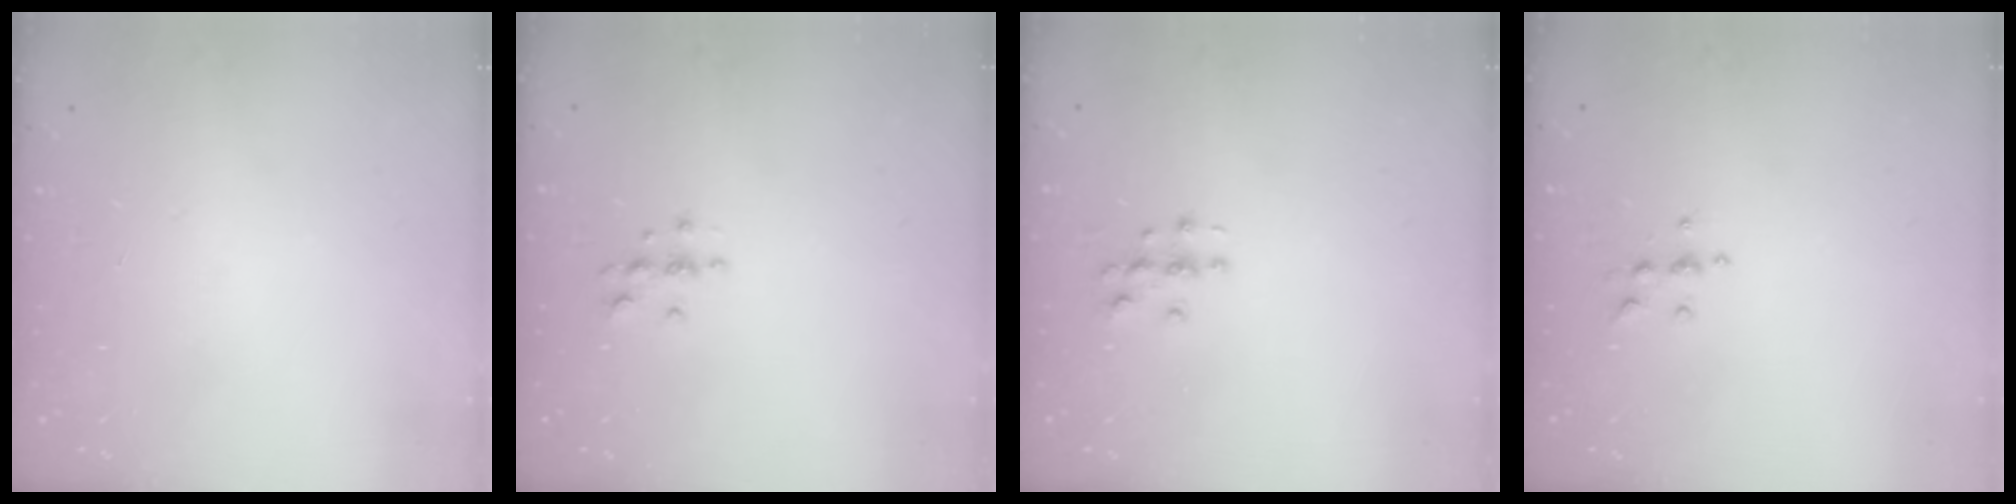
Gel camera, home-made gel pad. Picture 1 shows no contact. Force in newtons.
{"total": 4.0, "press": 3.9, "slide": 0.4}
{"total": 3.2, "press": 3.2, "slide": 0.1}
{"total": 5.6, "press": 5.6, "slide": 0.7}